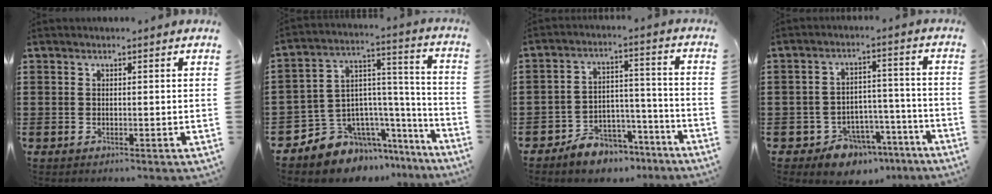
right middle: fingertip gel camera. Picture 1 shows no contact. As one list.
[{"total": 8.5, "force": [-6.7, 5.2, 0.5], "torque": [-0.044, -0.008, -0.129]}, {"total": 6.5, "force": [-5.9, 2.5, 1.1], "torque": [-0.015, 0.030, -0.114]}, {"total": 6.9, "force": [-5.7, 3.5, 1.7], "torque": [-0.028, 0.035, -0.106]}]